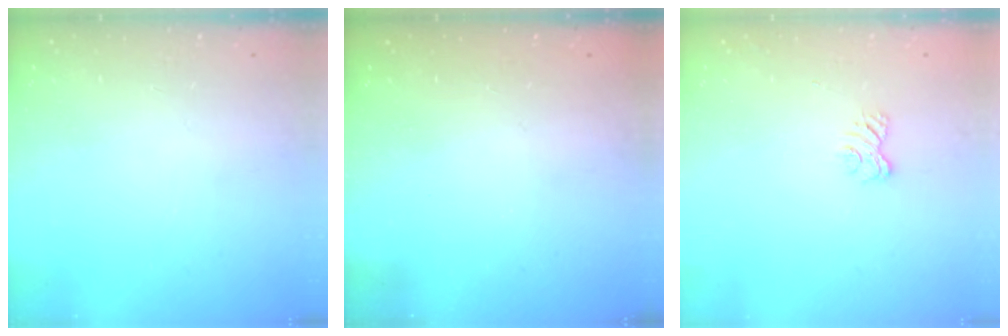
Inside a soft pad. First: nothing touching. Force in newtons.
{"total": 2.3, "press": 2.2, "slide": 0.8}
{"total": 2.5, "press": 2.2, "slide": 1.2}